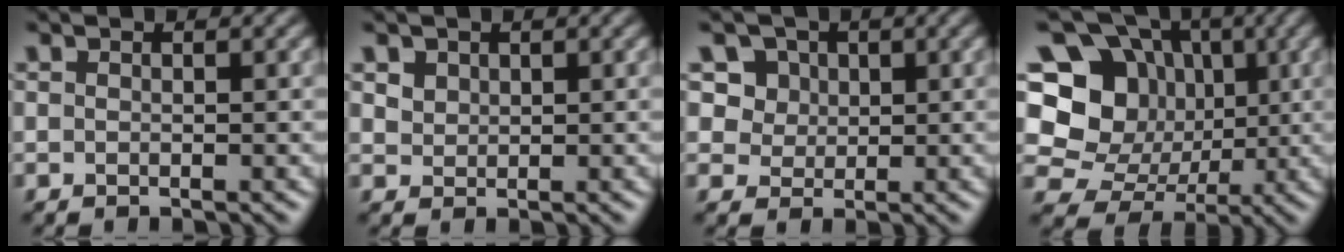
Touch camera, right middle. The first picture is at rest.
{"total": 1.6, "force": [1.1, 1.1, 0.5], "torque": [-0.014, -0.005, 0.029]}
{"total": 6.6, "force": [3.3, 5.0, 2.6], "torque": [-0.048, 0.004, 0.049]}
{"total": 15.8, "force": [2.3, 14.2, 6.5], "torque": [-0.172, 0.043, 0.023]}